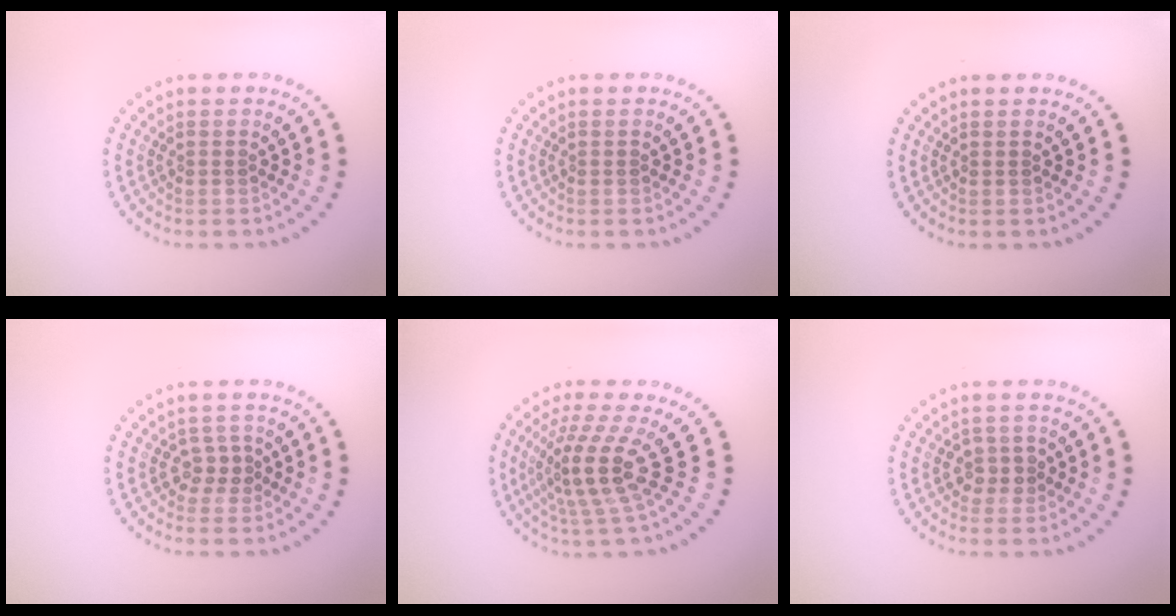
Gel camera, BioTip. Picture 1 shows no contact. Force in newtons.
{"total": 0.0}
{"total": 0.0}
{"total": 1.7, "press": 1.5, "slide": 0.8}
{"total": 4.8, "press": 3.5, "slide": 3.2}
{"total": 1.8, "press": 1.7, "slide": 0.4}